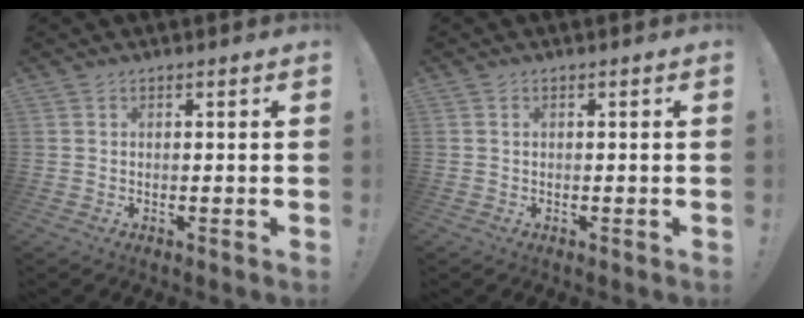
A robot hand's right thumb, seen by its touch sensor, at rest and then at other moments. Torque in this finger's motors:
{"motor_torque": [0.70, -1.86, -0.30, -0.35, -0.01]}